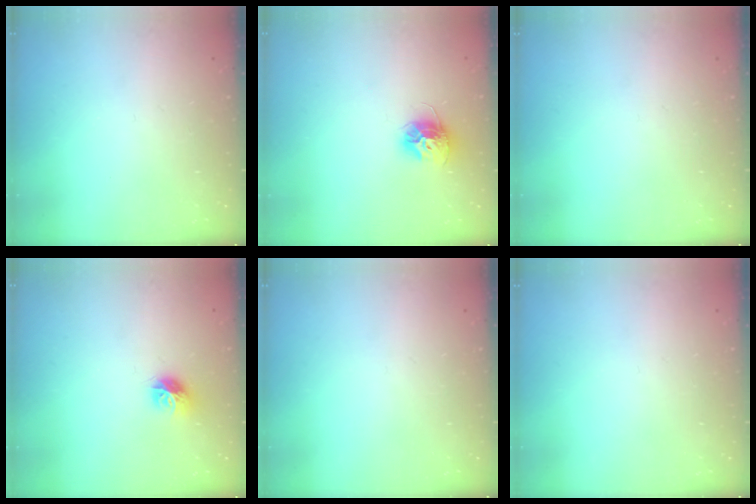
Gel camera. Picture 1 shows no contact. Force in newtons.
{"total": 10.5, "press": 10.4, "slide": 0.9}
{"total": 0.0}
{"total": 8.1, "press": 8.1, "slide": 0.2}
{"total": 0.0}
{"total": 0.0}